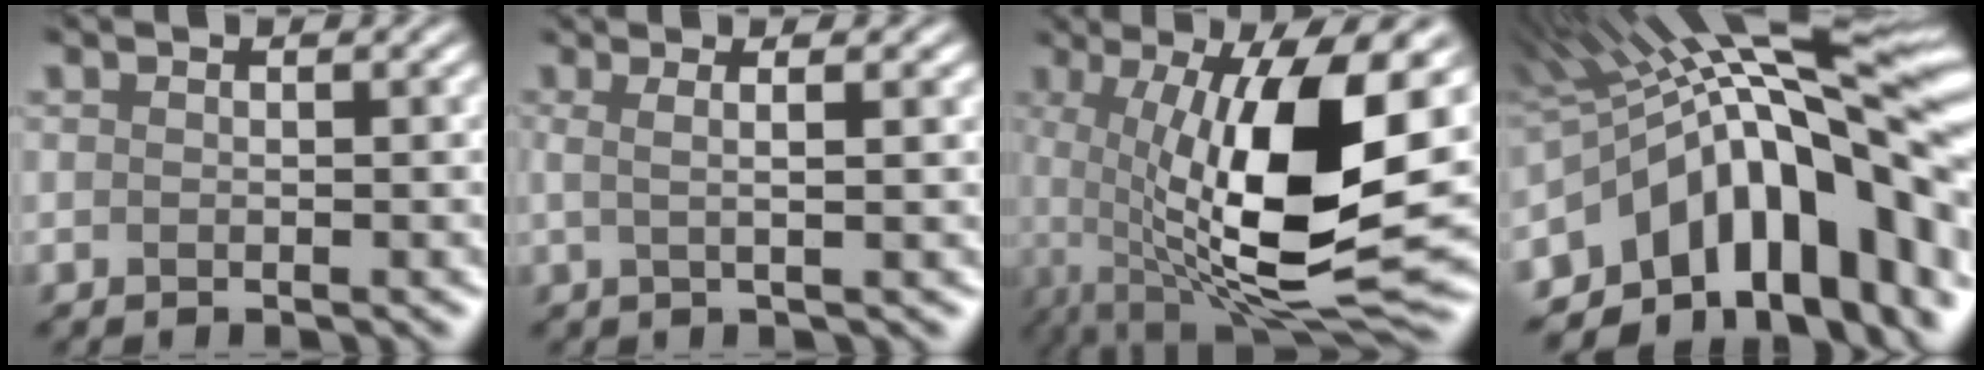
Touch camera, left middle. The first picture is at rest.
{"total": 1.5, "force": [1.1, 0.2, 1.0], "torque": [-0.011, -0.011, 0.009]}
{"total": 11.8, "force": [2.5, 3.3, 11.1], "torque": [-0.203, -0.024, 0.049]}
{"total": 14.5, "force": [-0.9, 6.9, 12.7], "torque": [-0.183, 0.034, -0.031]}